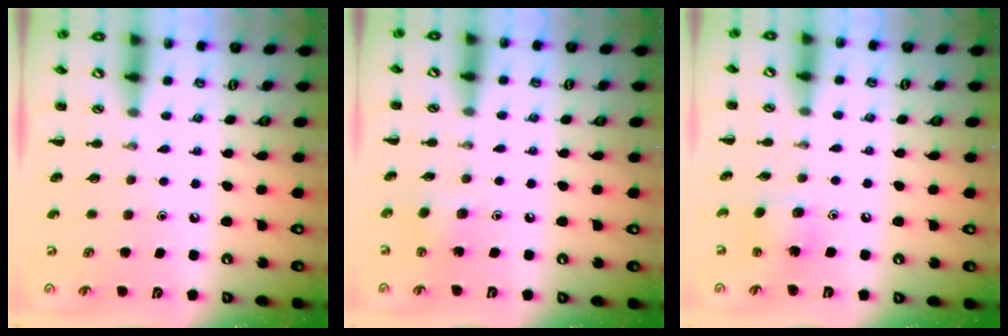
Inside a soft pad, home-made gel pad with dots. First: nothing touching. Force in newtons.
{"total": 4.3, "press": 4.1, "slide": 1.3}
{"total": 6.6, "press": 6.4, "slide": 1.6}